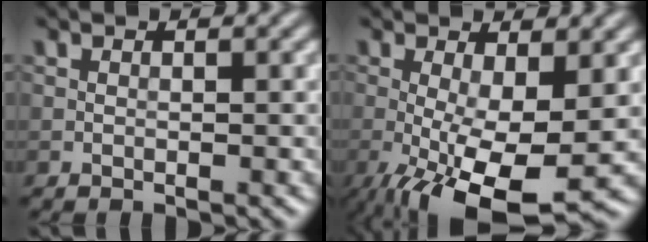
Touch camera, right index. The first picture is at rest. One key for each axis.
{"total": 10.1, "fx": -3.0, "fy": 3.0, "fz": 9.1, "tx": -0.166, "ty": -0.019, "tz": -0.044}